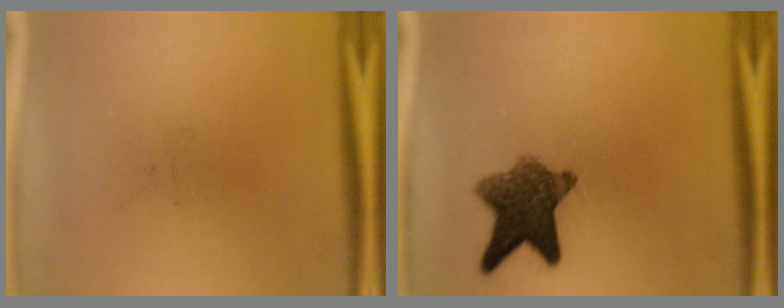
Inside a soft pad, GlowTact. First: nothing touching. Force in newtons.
{"total": 8.8}